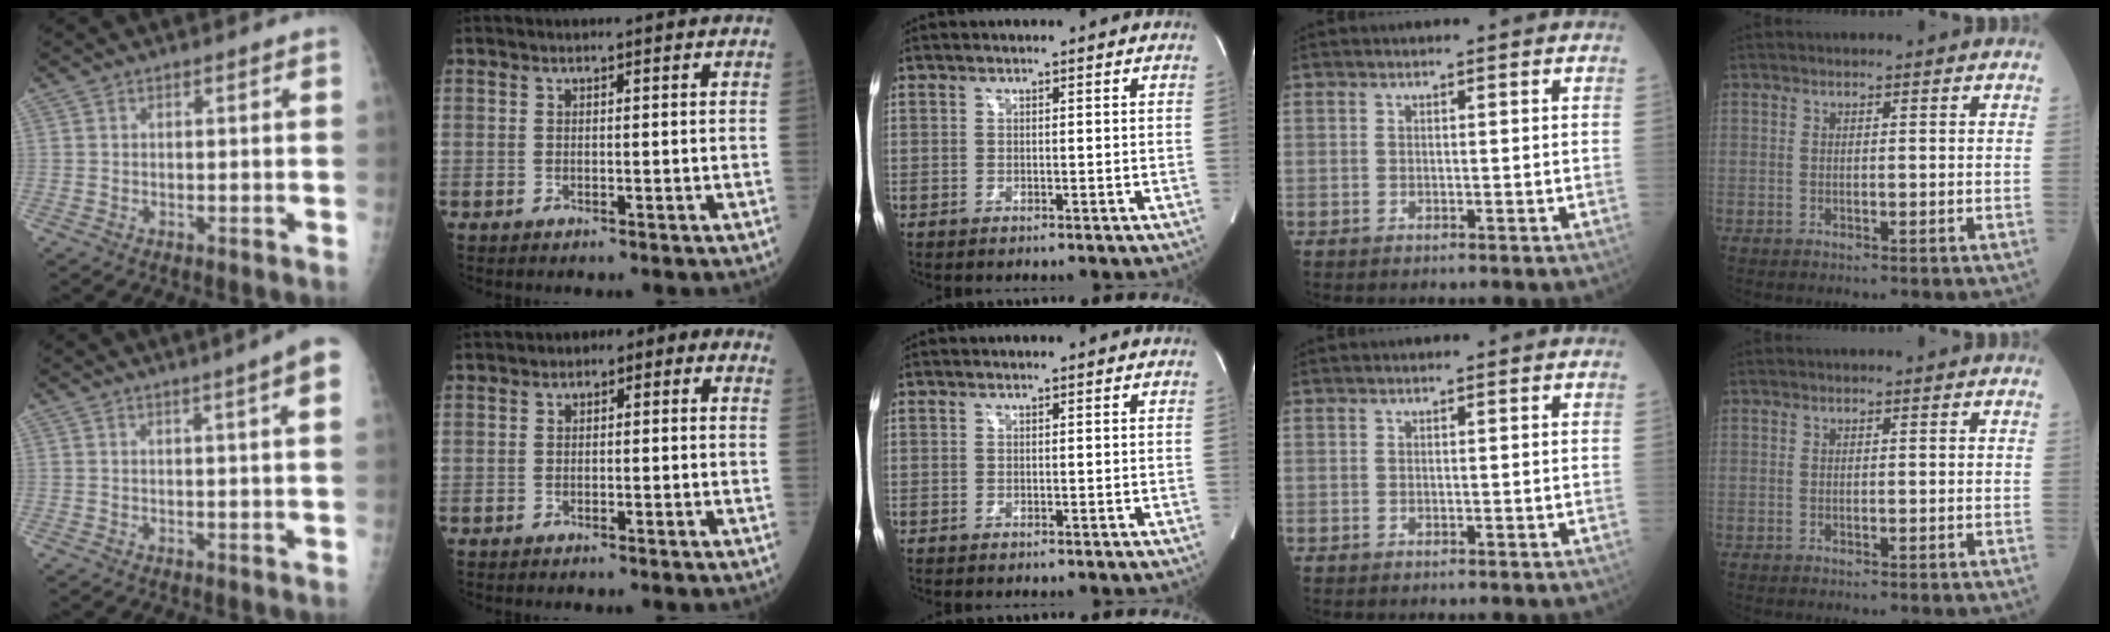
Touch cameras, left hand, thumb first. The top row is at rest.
{"thumb": {"total": 6.8, "force": [3.7, -0.2, 5.7], "torque": [-0.069, -0.002, 0.040]}, "index": {"total": 4.0, "force": [0.0, 2.1, 3.4], "torque": [-0.036, 0.029, -0.013]}}